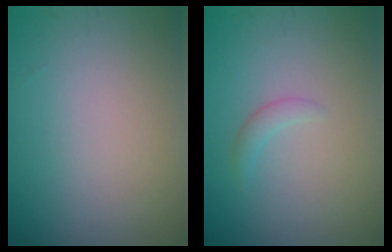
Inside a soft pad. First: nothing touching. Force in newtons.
{"total": 1.0, "press": 1.0, "slide": 0.1}